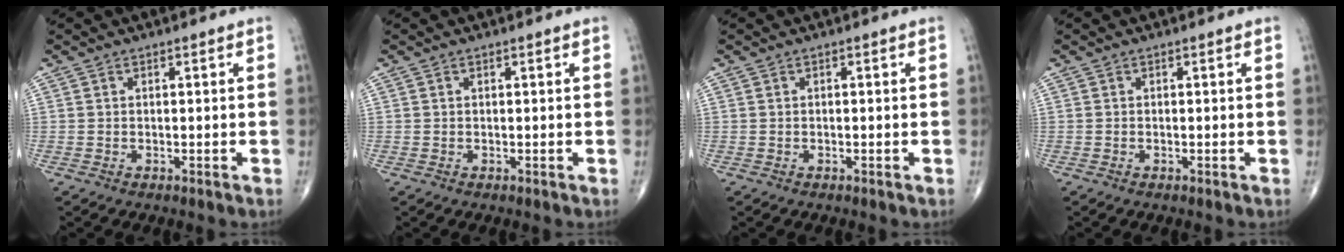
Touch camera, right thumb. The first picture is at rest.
{"total": 0.0}
{"total": 0.0}
{"total": 0.0}